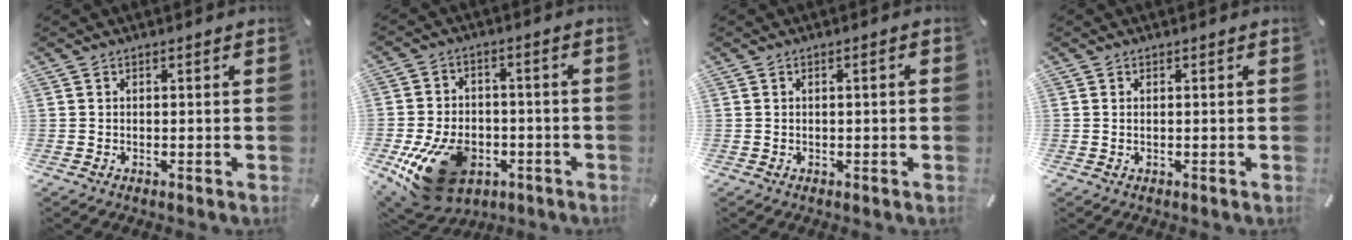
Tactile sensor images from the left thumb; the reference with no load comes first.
{"total": 17.0, "force": [-6.9, 11.6, 10.3], "torque": [-0.195, 0.031, -0.108]}
{"total": 1.5, "force": [-0.1, 0.2, 1.4], "torque": [-0.024, -0.001, -0.002]}
{"total": 0.7, "force": [0.1, 0.1, 0.7], "torque": [-0.014, -0.001, 0.002]}